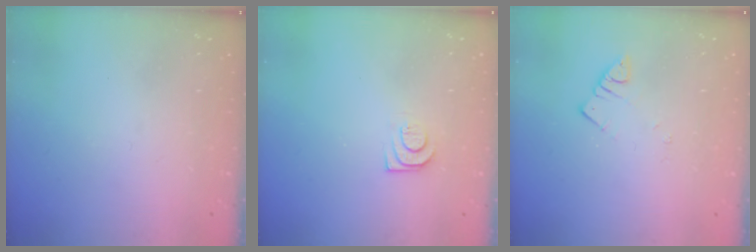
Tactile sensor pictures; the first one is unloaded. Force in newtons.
{"total": 7.9, "press": 7.8, "slide": 0.7}
{"total": 2.5, "press": 2.5, "slide": 0.3}